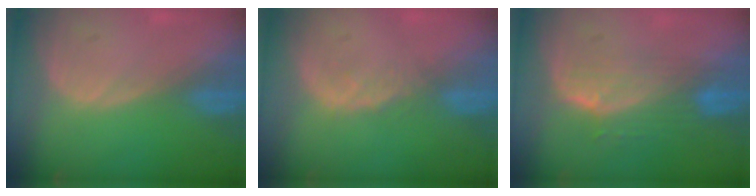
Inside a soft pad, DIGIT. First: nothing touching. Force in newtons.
{"total": 1.9, "press": 1.9, "slide": 0.3}
{"total": 7.3, "press": 6.5, "slide": 3.3}